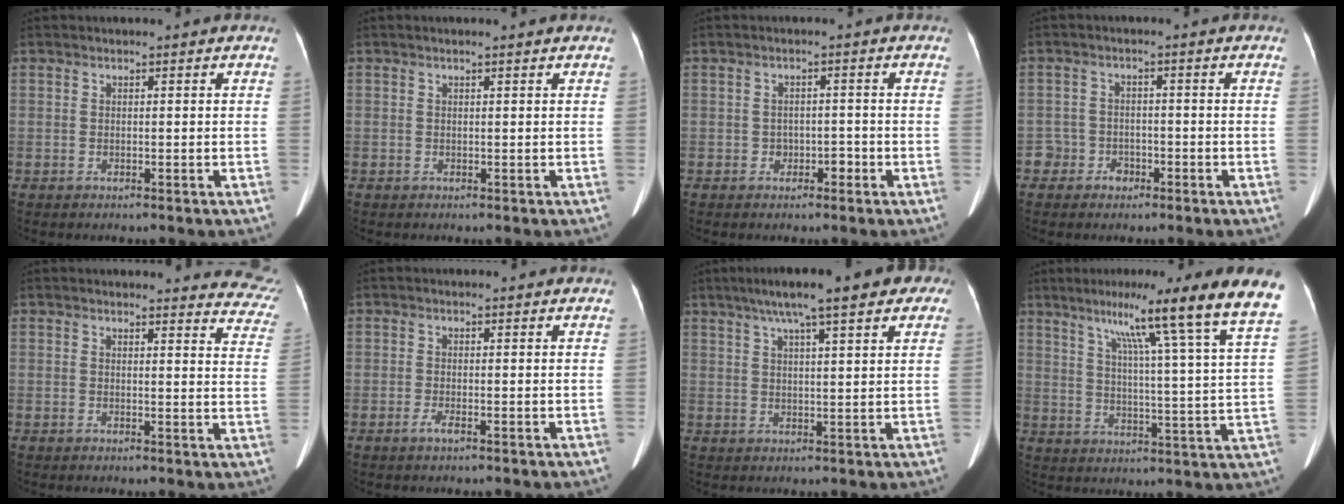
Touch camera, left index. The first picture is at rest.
{"total": 0.5, "force": [0.4, 0.2, 0.2], "torque": [-0.008, 0.016, 0.006]}
{"total": 1.9, "force": [-0.9, 1.4, 0.7], "torque": [-0.006, 0.008, -0.012]}
{"total": 3.1, "force": [-1.7, 2.6, 0.2], "torque": [0.004, 0.013, -0.030]}
{"total": 12.7, "force": [12.4, 2.3, 1.5], "torque": [0.035, -0.076, 0.087]}
{"total": 1.2, "force": [-0.6, 0.2, 1.0], "torque": [-0.020, -0.001, -0.012]}
{"total": 13.5, "force": [8.9, 2.6, 9.9], "torque": [-0.149, 0.045, 0.119]}
{"total": 21.3, "force": [16.8, -2.4, 12.9], "torque": [-0.195, -0.035, 0.213]}